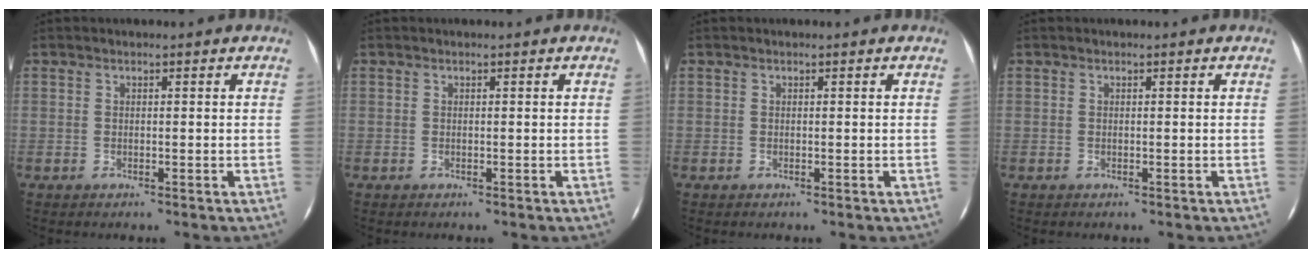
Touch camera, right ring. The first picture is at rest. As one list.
[{"total": 0.0}, {"total": 0.0}, {"total": 0.0}]